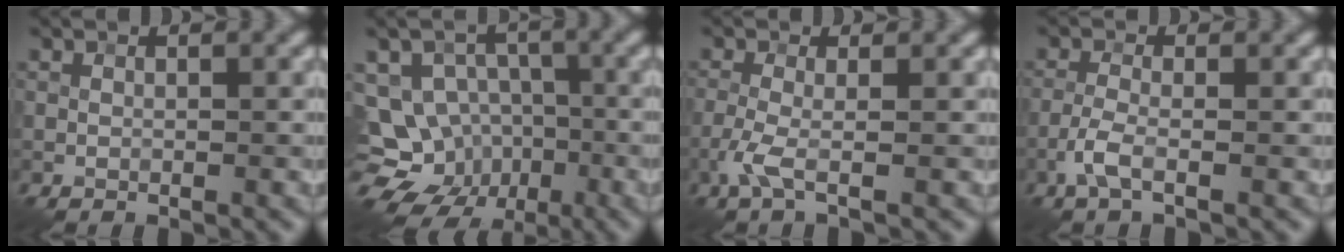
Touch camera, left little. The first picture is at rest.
{"total": 11.5, "force": [-4.5, 9.8, 4.0], "torque": [-0.071, -0.007, -0.076]}
{"total": 2.4, "force": [-0.9, 0.3, 2.2], "torque": [-0.055, 0.000, -0.027]}
{"total": 2.2, "force": [-1.1, 0.5, 1.9], "torque": [-0.043, 0.004, -0.029]}